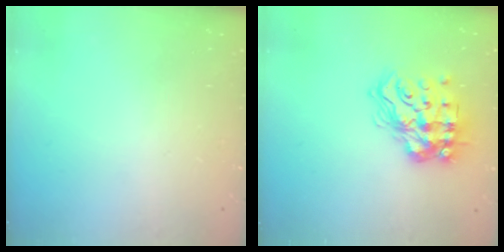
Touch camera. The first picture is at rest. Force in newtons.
{"total": 17.4, "press": 17.4, "slide": 1.5}